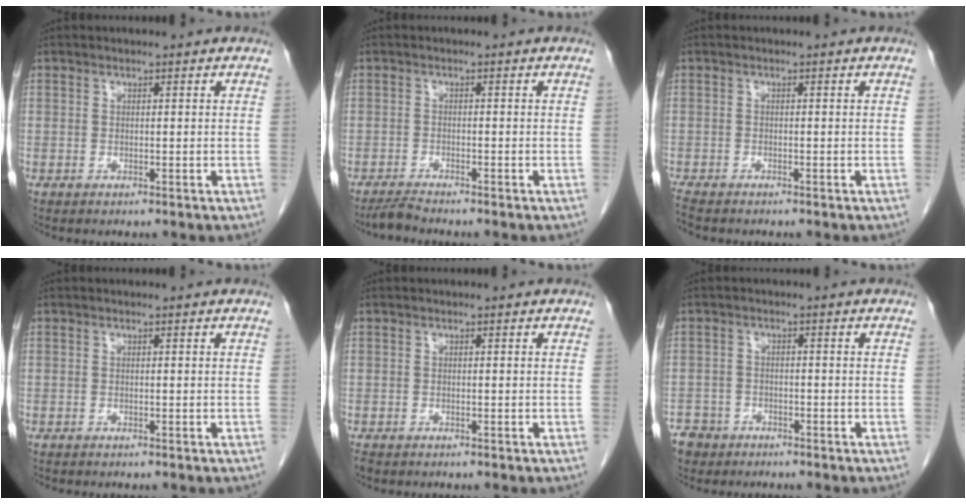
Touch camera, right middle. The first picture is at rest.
{"total": 2.0, "force": [-1.9, -0.4, 0.4], "torque": [-0.017, -0.011, -0.039]}
{"total": 2.8, "force": [-2.5, 0.7, 1.3], "torque": [-0.028, -0.008, -0.040]}
{"total": 0.0}
{"total": 1.1, "force": [-0.9, 0.6, 0.4], "torque": [-0.011, -0.002, -0.014]}
{"total": 4.5, "force": [-3.4, 2.9, 0.0], "torque": [-0.002, 0.005, -0.062]}